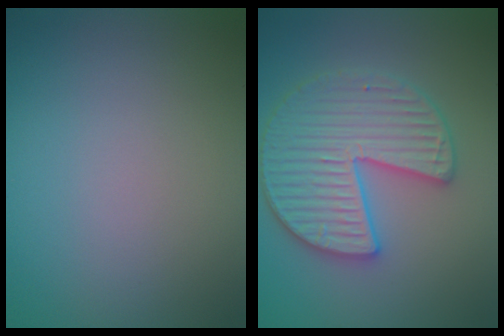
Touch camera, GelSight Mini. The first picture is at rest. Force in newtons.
{"total": 6.0, "press": 5.9, "slide": 1.0}